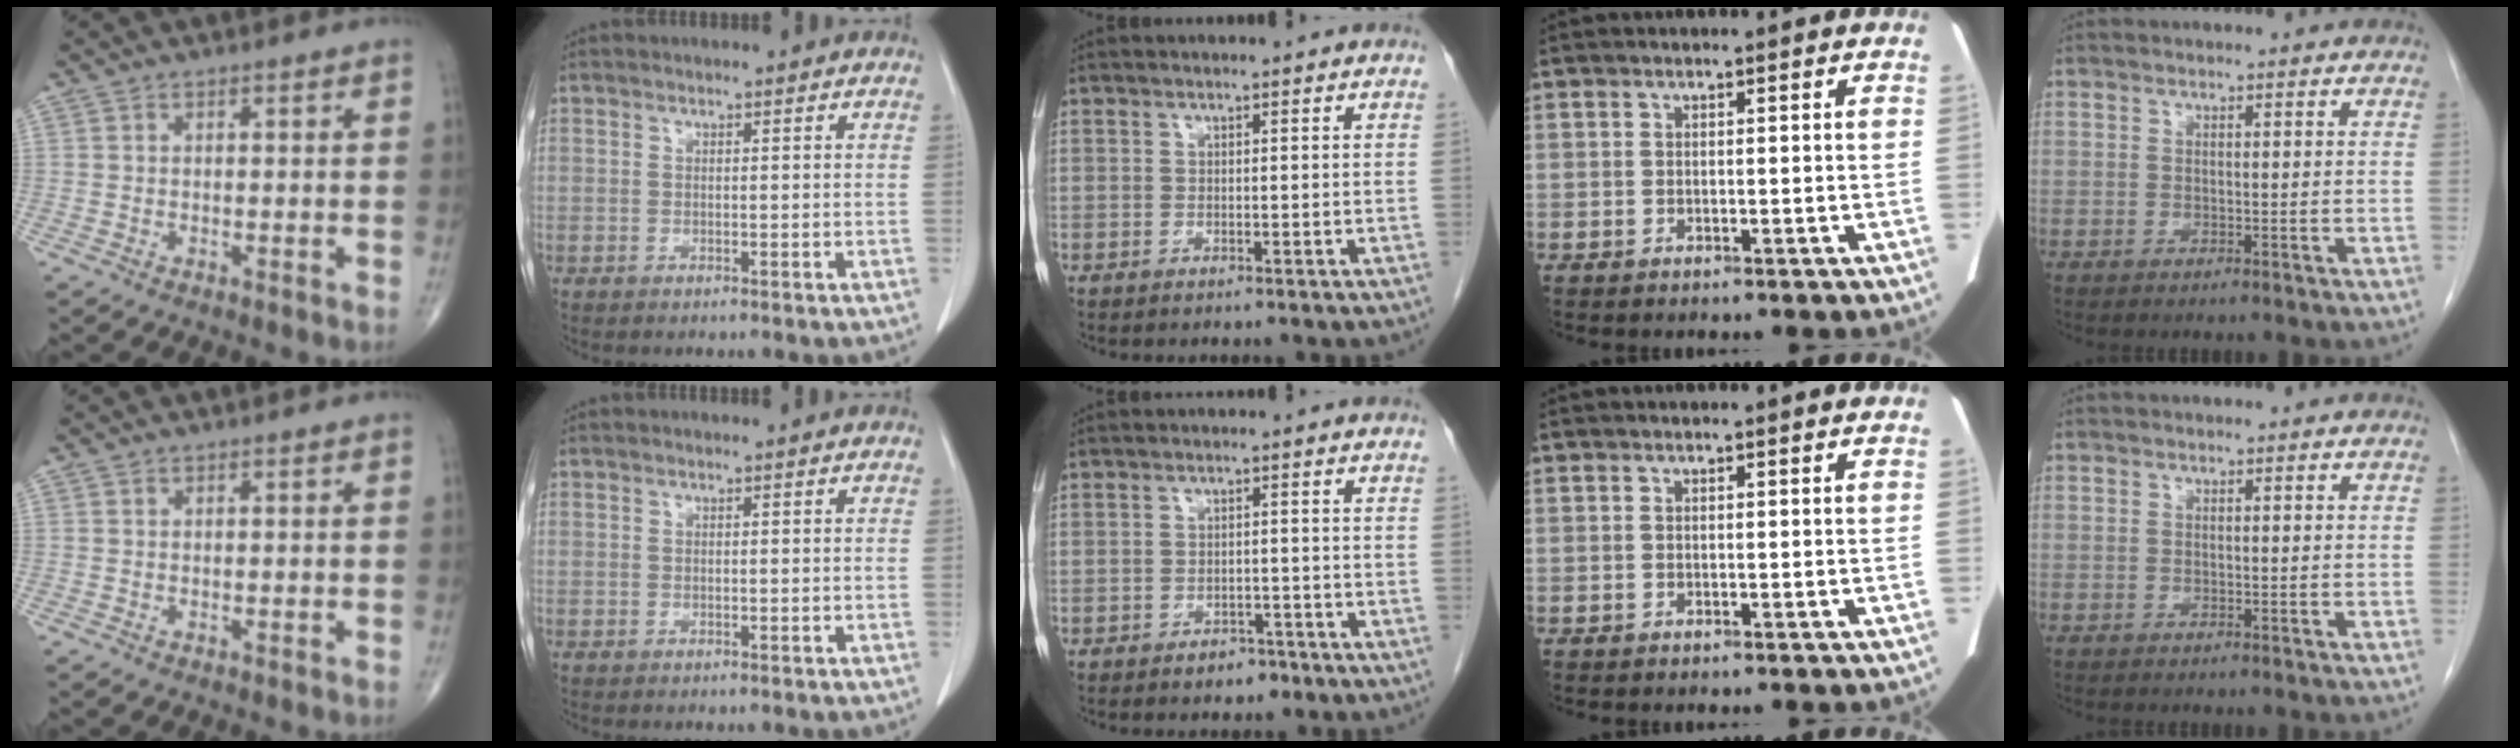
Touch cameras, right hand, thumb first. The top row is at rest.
{"middle": {"total": 2.5, "force": [-1.8, 1.5, 1.0], "torque": [-0.013, 0.004, -0.020]}}